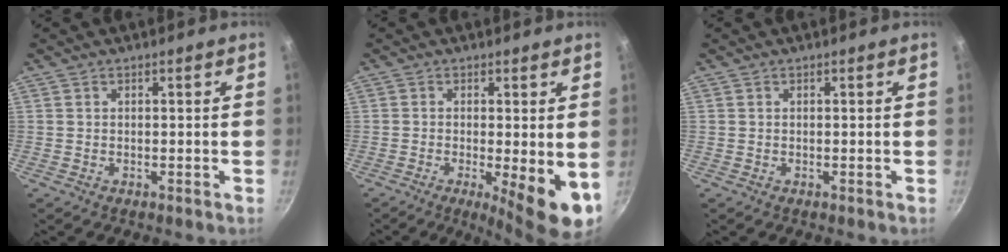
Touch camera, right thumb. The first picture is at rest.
{"total": 9.4, "force": [-1.8, 2.3, 9.0], "torque": [-0.114, -0.010, -0.017]}
{"total": 0.0}